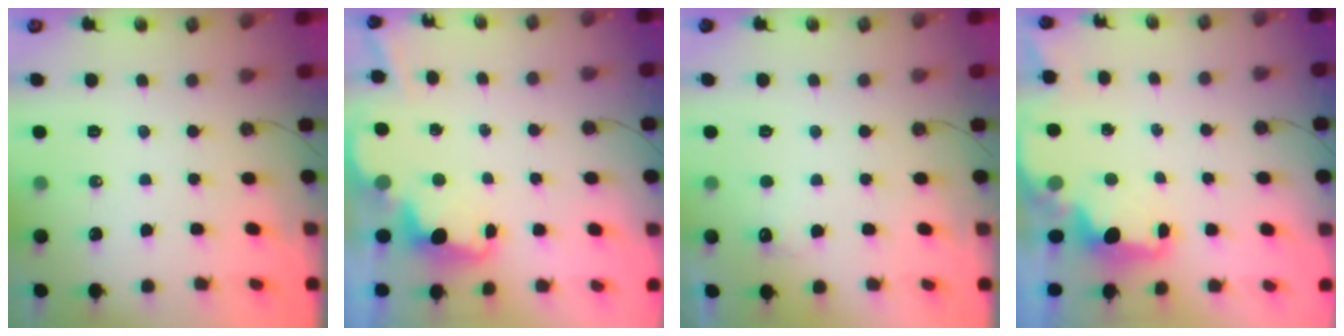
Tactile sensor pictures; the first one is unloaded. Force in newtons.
{"total": 3.4, "press": 3.3, "slide": 0.8}
{"total": 5.6, "press": 5.5, "slide": 1.1}
{"total": 1.8, "press": 1.6, "slide": 0.7}